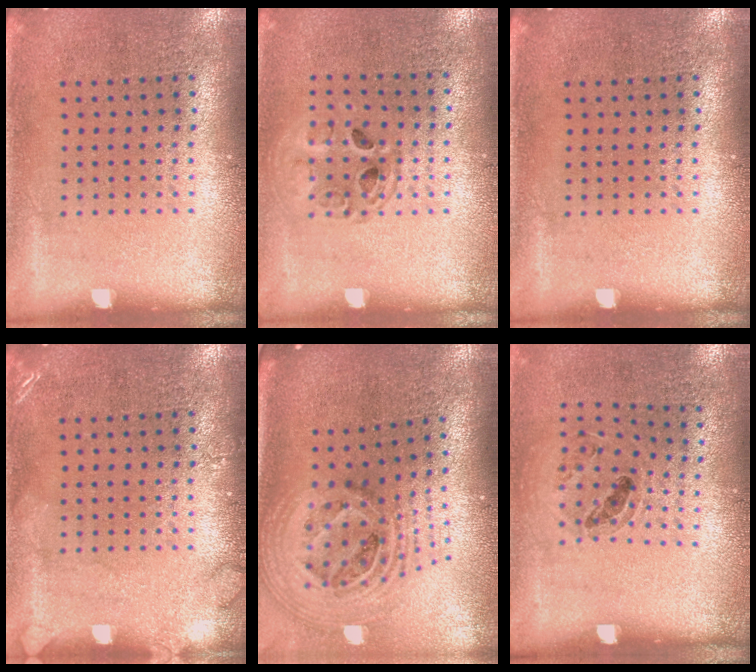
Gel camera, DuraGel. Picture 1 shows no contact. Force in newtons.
{"total": 1.3, "press": 1.3, "slide": 0.4}
{"total": 0.0}
{"total": 1.5, "press": 1.5, "slide": 0.2}
{"total": 2.8, "press": 1.9, "slide": 2.0}
{"total": 0.9, "press": 0.8, "slide": 0.4}